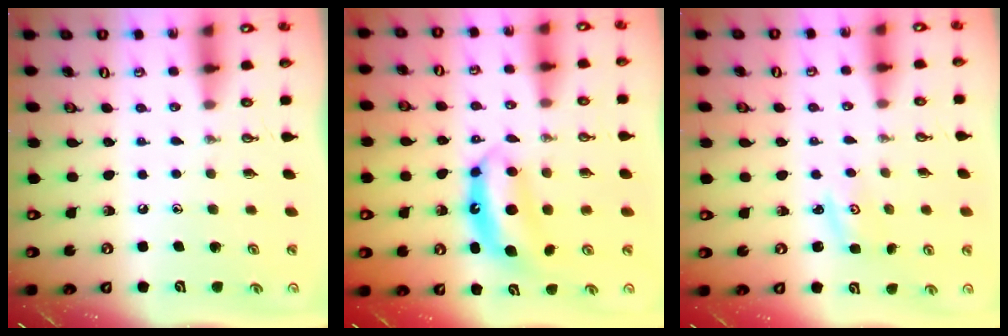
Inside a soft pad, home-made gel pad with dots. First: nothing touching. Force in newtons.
{"total": 7.5, "press": 7.5, "slide": 0.4}
{"total": 2.7, "press": 2.7, "slide": 0.4}